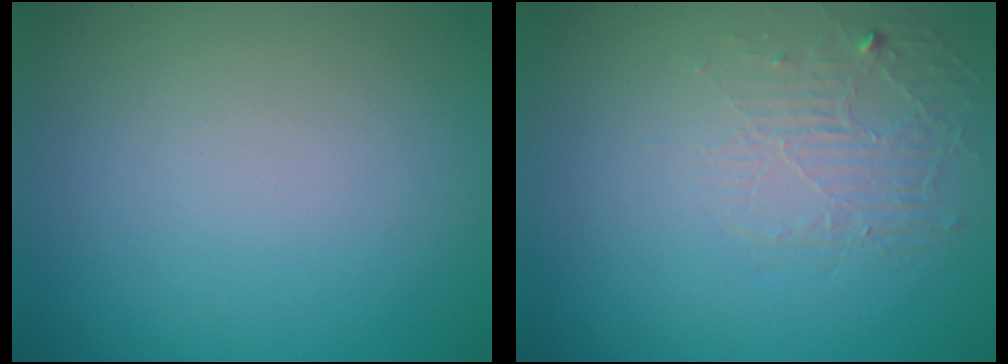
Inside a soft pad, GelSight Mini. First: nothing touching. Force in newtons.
{"total": 1.9, "press": 0.6, "slide": 1.8}